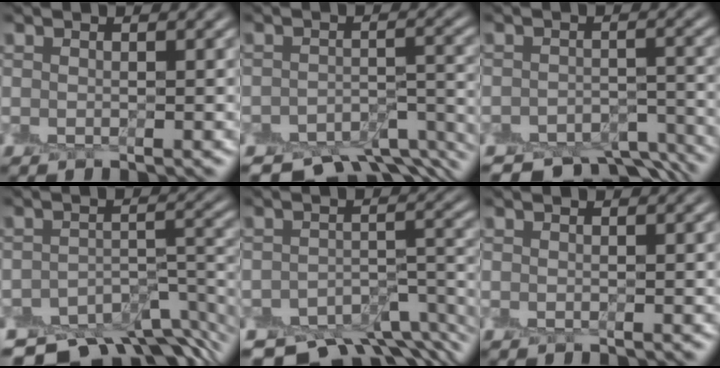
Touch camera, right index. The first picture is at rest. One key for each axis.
{"total": 7.3, "fx": -6.5, "fy": 2.3, "fz": 2.5, "tx": -0.027, "ty": -0.012, "tz": -0.092}
{"total": 6.5, "fx": -5.7, "fy": 2.3, "fz": 1.9, "tx": -0.015, "ty": -0.006, "tz": -0.084}
{"total": 10.0, "fx": -8.6, "fy": 3.1, "fz": 4.1, "tx": -0.055, "ty": -0.009, "tz": -0.129}
{"total": 9.0, "fx": -7.7, "fy": 2.9, "fz": 3.7, "tx": -0.046, "ty": -0.013, "tz": -0.115}
{"total": 0.0}